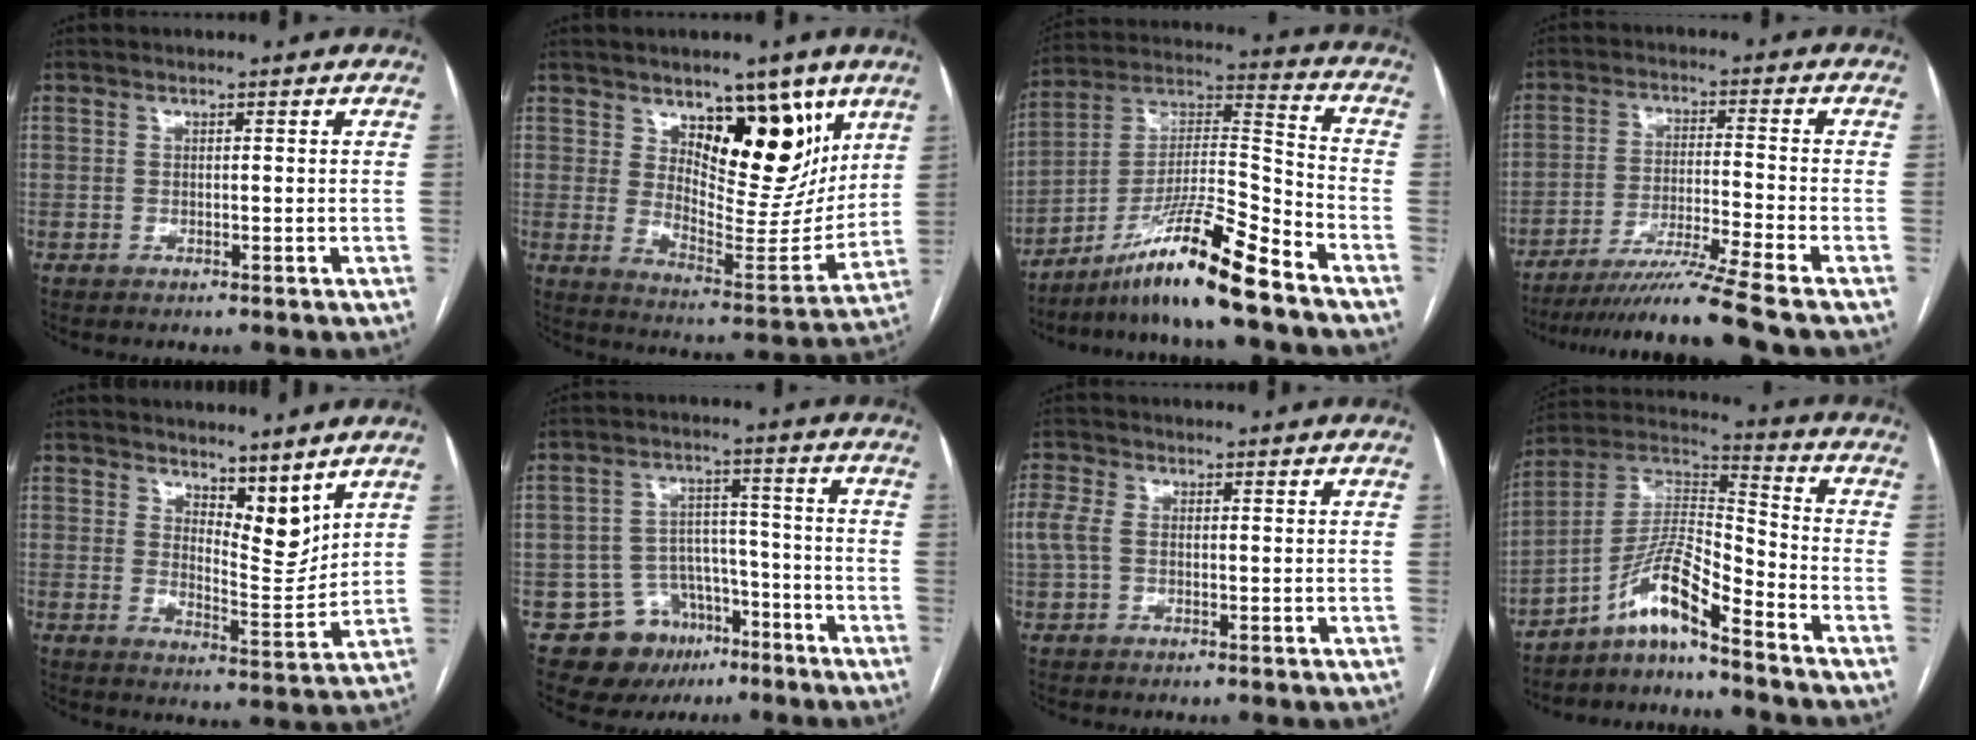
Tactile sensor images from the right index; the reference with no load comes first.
{"total": 14.8, "force": [7.9, 6.5, 10.8], "torque": [-0.135, -0.014, 0.136]}
{"total": 14.9, "force": [-11.1, -0.7, 10.0], "torque": [-0.184, 0.005, -0.196]}
{"total": 12.0, "force": [-9.9, -3.1, 6.0], "torque": [-0.095, -0.030, -0.168]}
{"total": 6.8, "force": [5.3, 2.4, 3.6], "torque": [-0.051, -0.013, 0.095]}
{"total": 10.5, "force": [-6.0, 7.9, 3.3], "torque": [-0.046, 0.037, -0.084]}
{"total": 3.2, "force": [-0.1, 1.8, 2.7], "torque": [-0.086, 0.012, -0.004]}
{"total": 9.9, "force": [-7.1, 0.4, 6.8], "torque": [-0.143, 0.019, -0.135]}